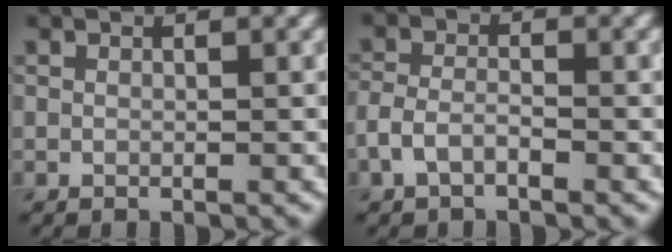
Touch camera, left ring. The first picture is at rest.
{"total": 2.1, "force": [-1.2, 1.0, 1.4], "torque": [-0.029, 0.006, -0.030]}